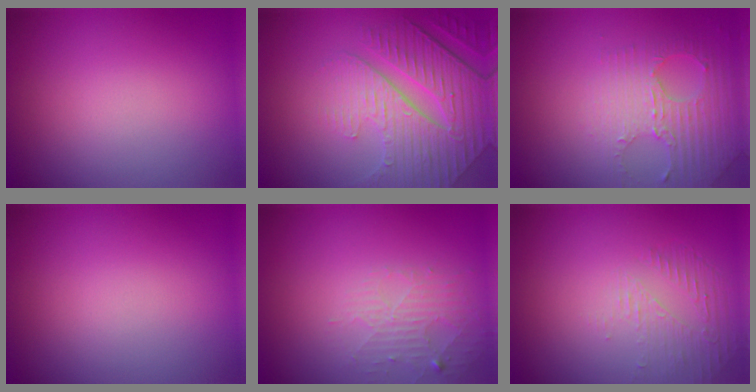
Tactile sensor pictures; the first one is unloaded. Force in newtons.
{"total": 7.4, "press": 5.6, "slide": 4.9}
{"total": 2.8, "press": 2.7, "slide": 0.9}
{"total": 0.0}
{"total": 2.2, "press": 2.2, "slide": 0.5}
{"total": 1.7, "press": 0.6, "slide": 1.6}